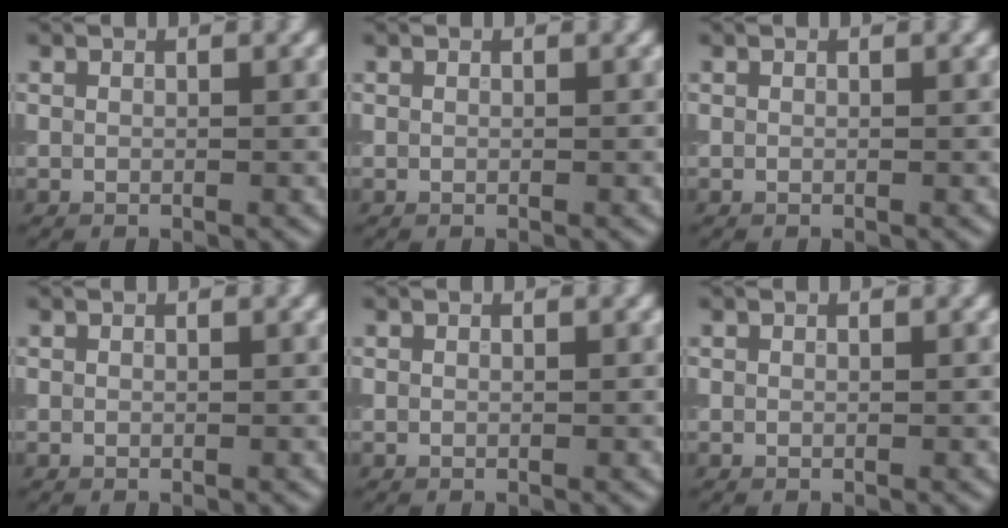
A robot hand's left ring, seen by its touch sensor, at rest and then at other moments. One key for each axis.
{"total": 0.0}
{"total": 0.0}
{"total": 0.0}
{"total": 0.0}
{"total": 0.0}